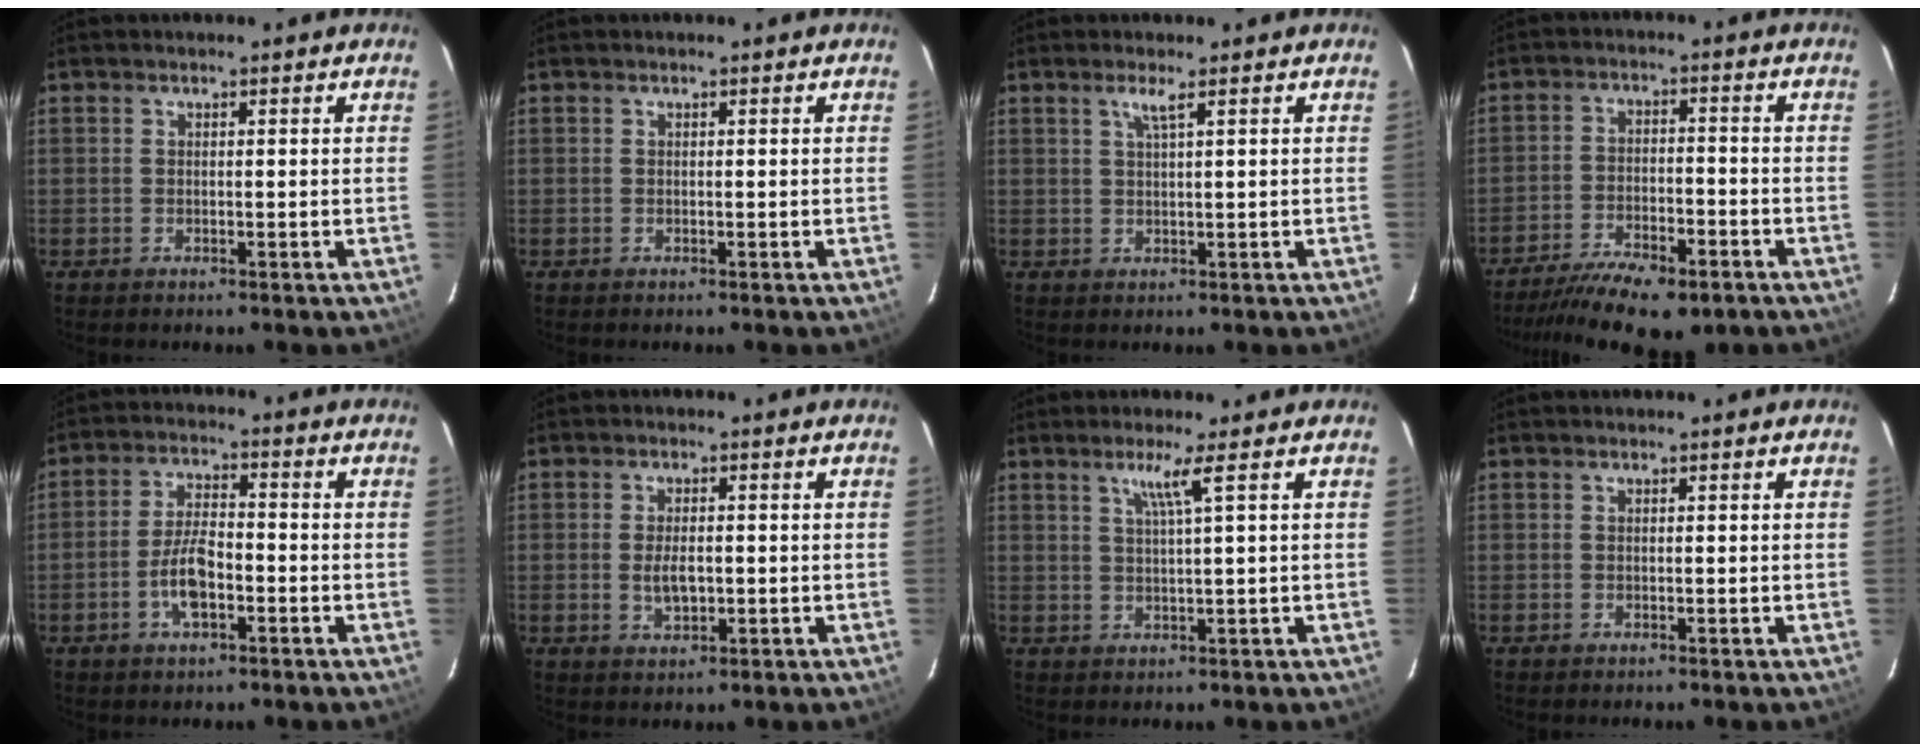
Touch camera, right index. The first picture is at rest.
{"total": 0.0}
{"total": 1.9, "force": [1.1, -0.4, 1.5], "torque": [-0.028, 0.000, 0.022]}
{"total": 14.9, "force": [-11.0, 5.1, 8.6], "torque": [-0.184, -0.031, -0.172]}
{"total": 7.0, "force": [-2.8, 2.8, 5.8], "torque": [-0.120, 0.006, -0.050]}
{"total": 4.0, "force": [-0.5, 2.1, 3.3], "torque": [-0.063, -0.005, -0.004]}
{"total": 3.4, "force": [1.7, -1.1, 2.7], "torque": [-0.045, -0.004, 0.033]}
{"total": 0.0}